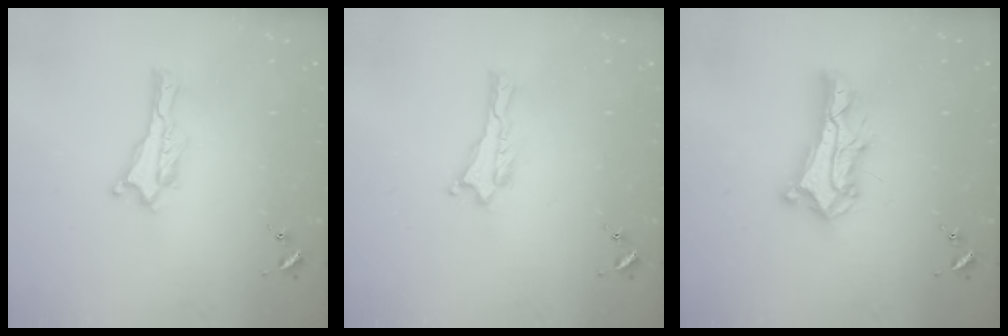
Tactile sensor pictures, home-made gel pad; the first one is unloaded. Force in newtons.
{"total": 0.0}
{"total": 9.6, "press": 9.6, "slide": 0.9}